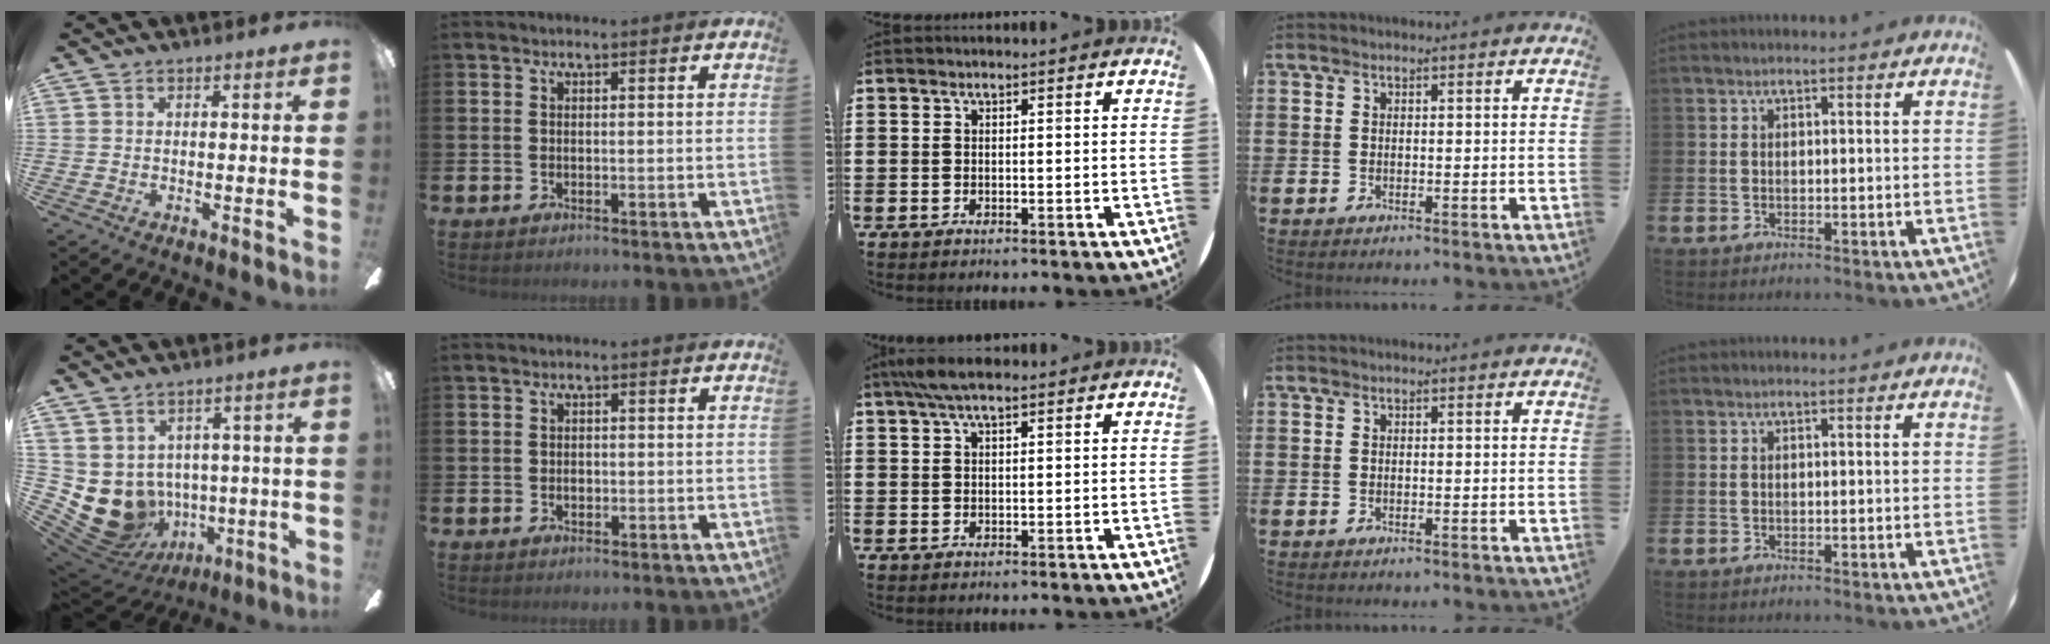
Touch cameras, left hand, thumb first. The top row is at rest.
{"thumb": {"total": 10.2, "force": [-0.9, 9.2, 4.3], "torque": [-0.123, -0.018, -0.005]}, "index": {"total": 0.9, "force": [-0.1, 0.8, 0.5], "torque": [-0.003, 0.003, -0.006]}, "middle": {"total": 3.2, "force": [2.2, 0.7, 2.3], "torque": [-0.048, 0.006, 0.039]}}